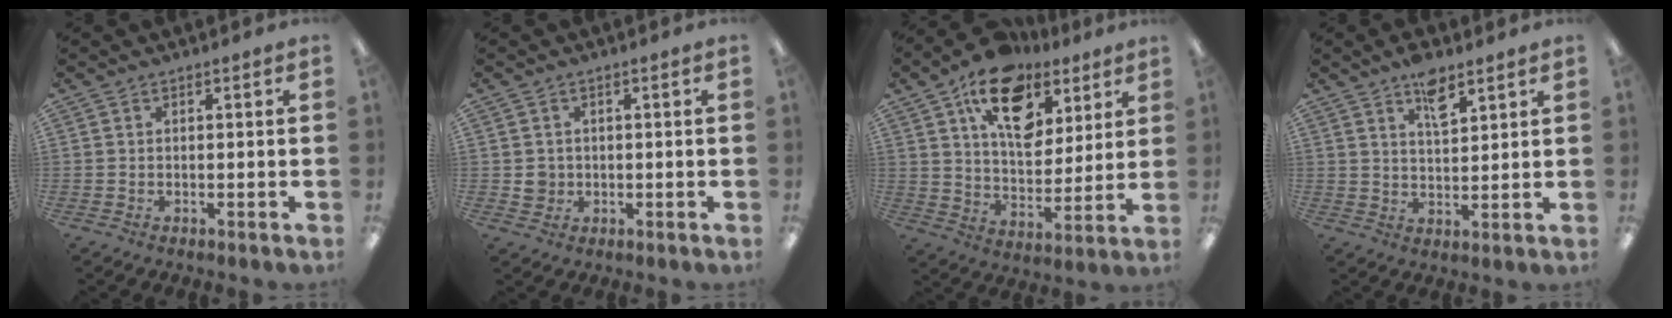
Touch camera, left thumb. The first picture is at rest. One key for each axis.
{"total": 2.7, "fx": 0.3, "fy": 2.6, "fz": 0.7, "tx": -0.007, "ty": 0.001, "tz": 0.002}
{"total": 18.0, "fx": 10.1, "fy": 11.0, "fz": 10.0, "tx": -0.151, "ty": -0.044, "tz": 0.179}
{"total": 7.1, "fx": 4.7, "fy": 2.9, "fz": 4.4, "tx": -0.066, "ty": -0.021, "tz": 0.079}